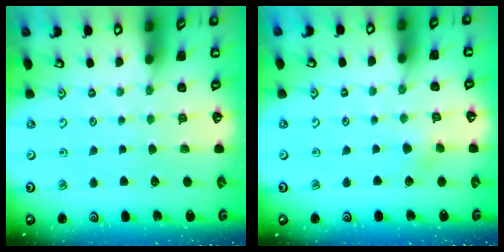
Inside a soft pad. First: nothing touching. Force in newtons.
{"total": 2.9, "press": 2.9, "slide": 0.3}